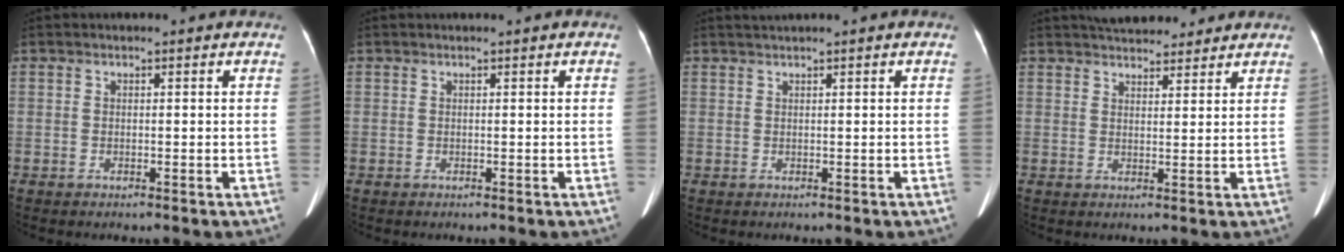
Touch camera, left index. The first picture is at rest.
{"total": 0.5, "force": [0.4, -0.1, 0.3], "torque": [-0.007, 0.007, 0.015]}
{"total": 1.1, "force": [1.0, -0.4, 0.4], "torque": [-0.010, 0.007, 0.024]}
{"total": 8.6, "force": [7.8, 2.5, 2.9], "torque": [-0.042, 0.017, 0.109]}